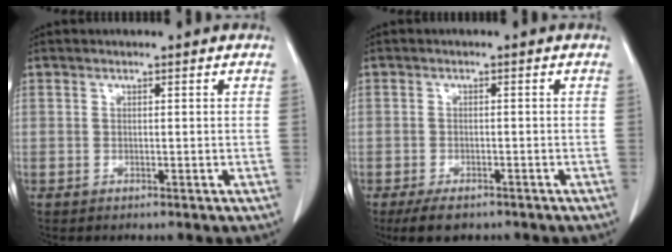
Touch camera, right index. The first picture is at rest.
{"total": 4.7, "force": [-3.5, 2.2, 2.3], "torque": [-0.040, -0.006, -0.052]}